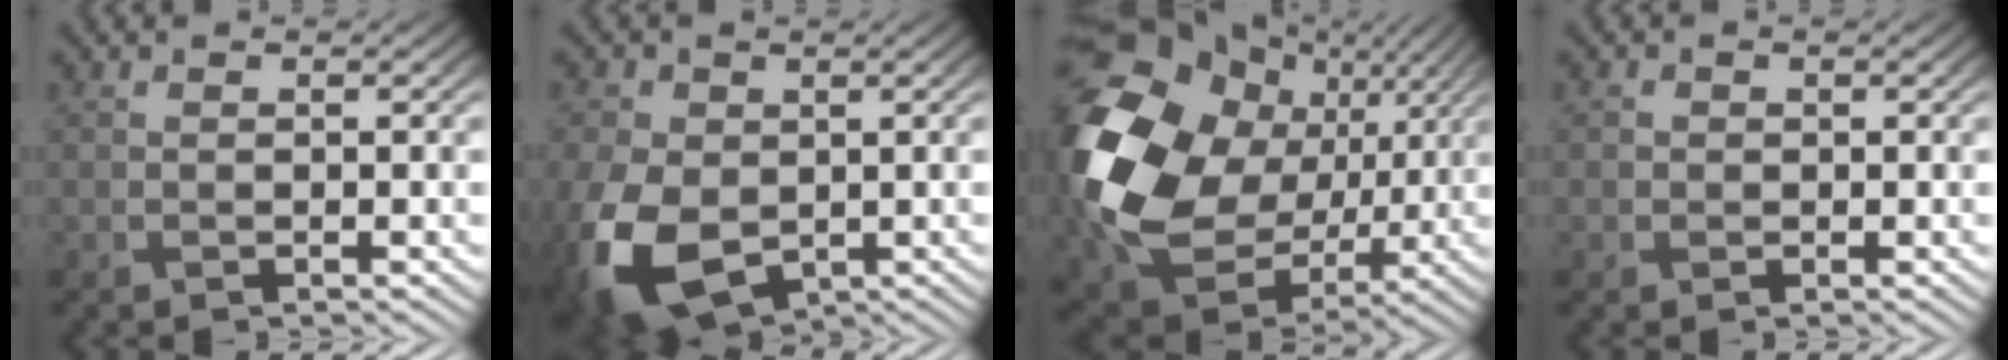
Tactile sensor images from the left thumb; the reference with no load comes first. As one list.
[{"total": 12.0, "force": [-2.7, 8.3, 8.3], "torque": [-0.232, -0.033, -0.046]}, {"total": 19.9, "force": [2.0, 16.0, 11.7], "torque": [-0.313, -0.027, 0.062]}, {"total": 0.9, "force": [0.0, 0.9, 0.1], "torque": [0.001, -0.002, -0.002]}]